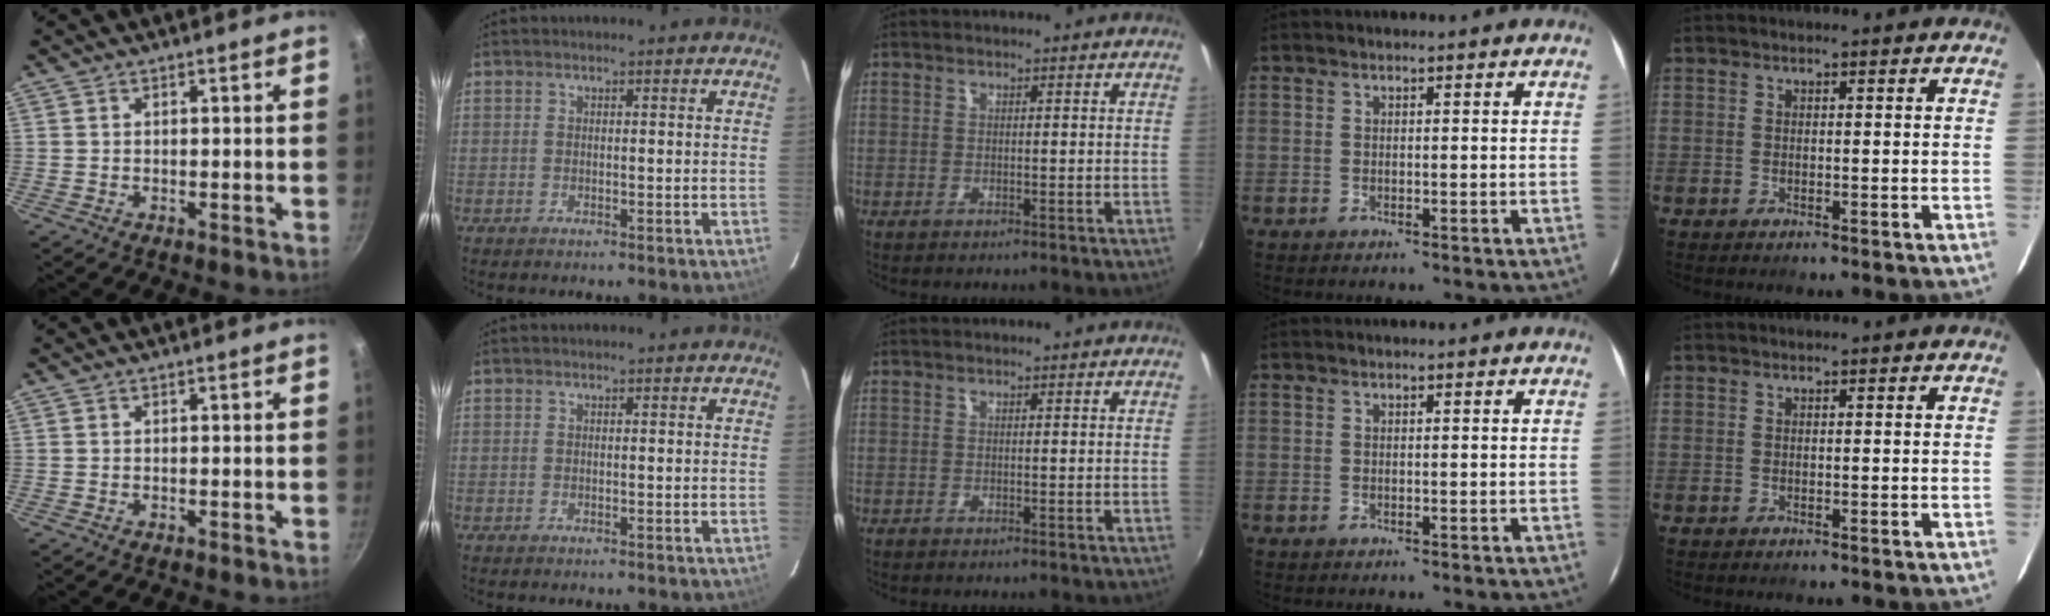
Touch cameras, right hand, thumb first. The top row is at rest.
{}